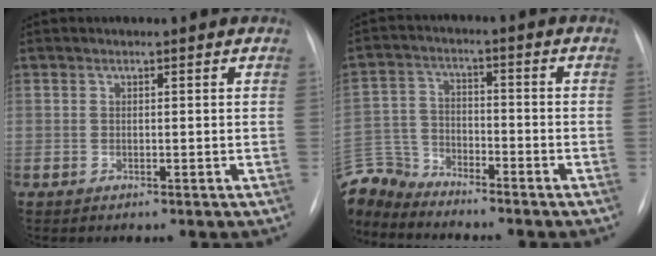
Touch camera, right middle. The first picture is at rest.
{"total": 9.5, "force": [-9.2, 2.3, 0.4], "torque": [-0.021, 0.012, -0.184]}